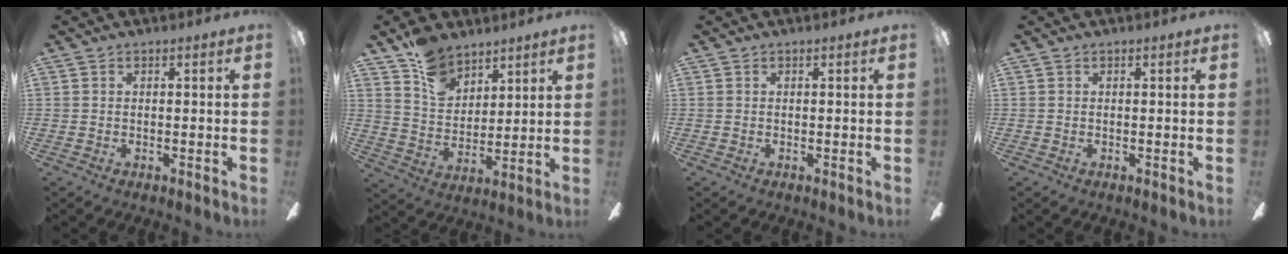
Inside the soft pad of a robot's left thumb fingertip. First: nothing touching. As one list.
[{"total": 10.3, "force": [7.7, 6.1, 3.1], "torque": [-0.060, -0.041, 0.149]}, {"total": 0.0}, {"total": 0.0}]